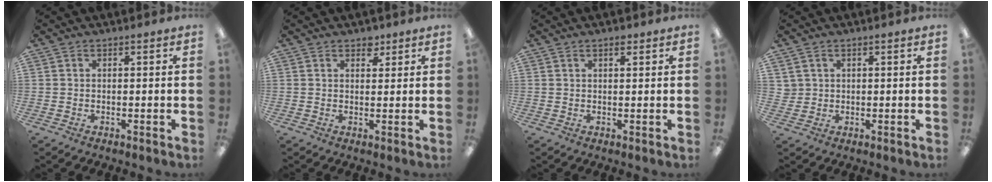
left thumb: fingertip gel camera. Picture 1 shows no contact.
{"total": 2.9, "force": [2.1, 1.7, 0.9], "torque": [0.003, -0.008, 0.033]}
{"total": 1.7, "force": [1.2, 0.6, 1.0], "torque": [-0.014, -0.003, 0.019]}
{"total": 2.2, "force": [1.0, 2.0, 0.1], "torque": [-0.008, 0.002, 0.019]}